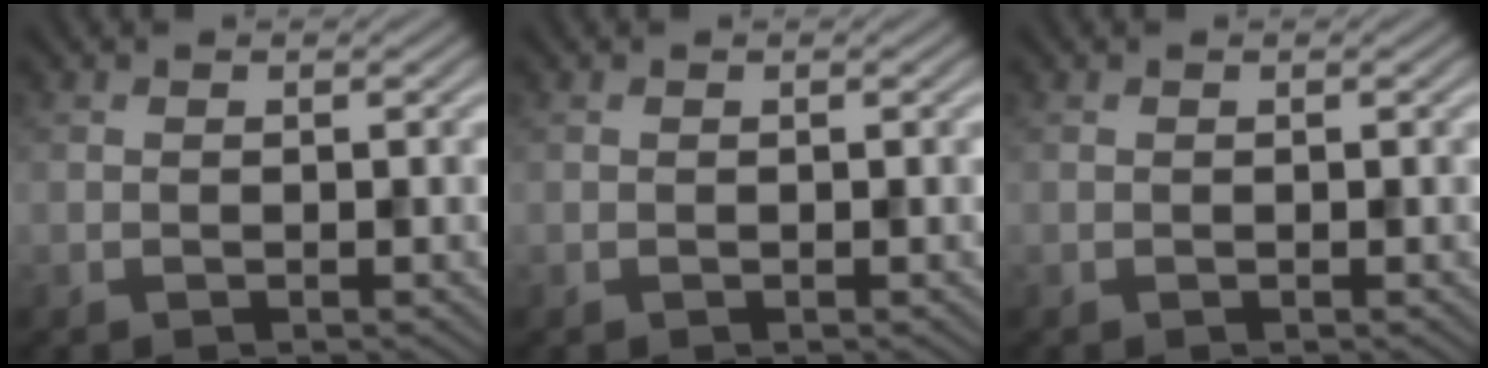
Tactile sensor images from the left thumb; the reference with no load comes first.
{"total": 0.0}
{"total": 0.0}